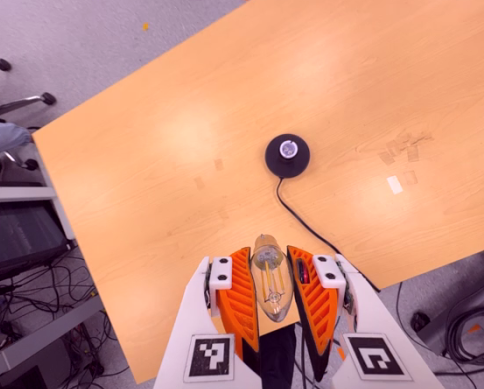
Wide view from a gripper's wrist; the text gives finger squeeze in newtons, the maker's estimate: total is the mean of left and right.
{"total": 18.4, "left": 19.3, "right": 17.6}